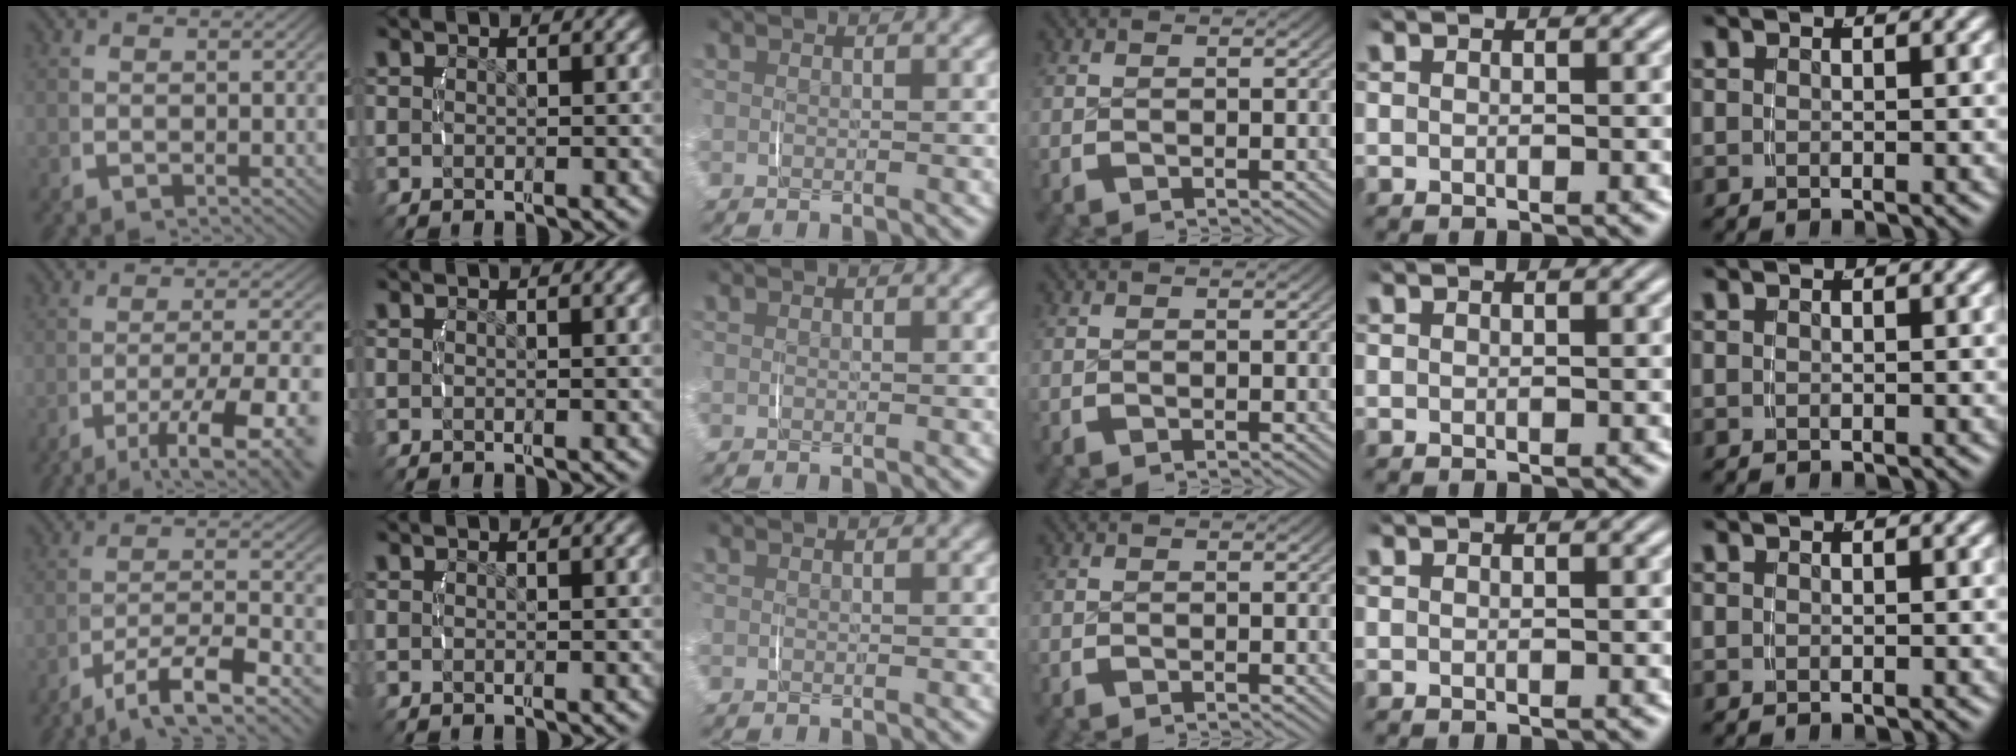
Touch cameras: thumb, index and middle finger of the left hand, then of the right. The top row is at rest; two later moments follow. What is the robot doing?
{"motion": "lift_and_place", "object": "jewelry box"}